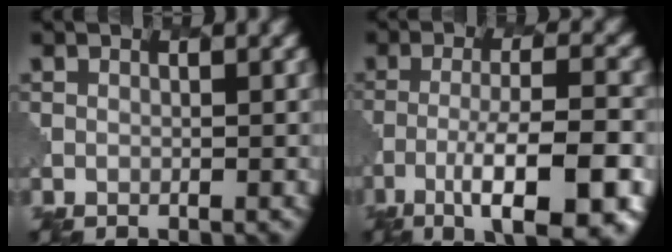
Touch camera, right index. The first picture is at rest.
{"total": 10.5, "force": [-5.4, 2.7, 8.6], "torque": [-0.142, -0.002, -0.080]}